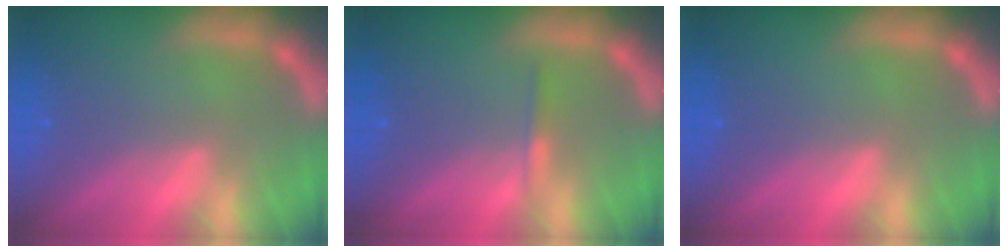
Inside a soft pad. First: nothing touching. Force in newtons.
{"total": 0.9}
{"total": 0.0}